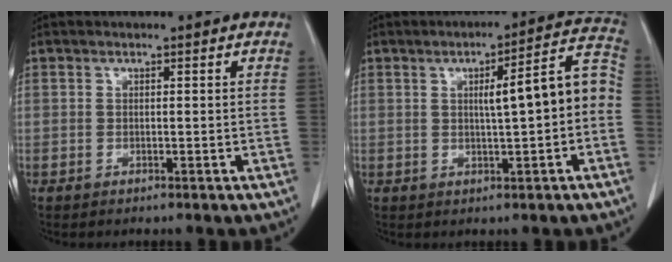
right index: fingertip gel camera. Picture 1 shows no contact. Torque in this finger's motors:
{"motor_torque": [1.10, -0.09, 0.56, 0.08]}